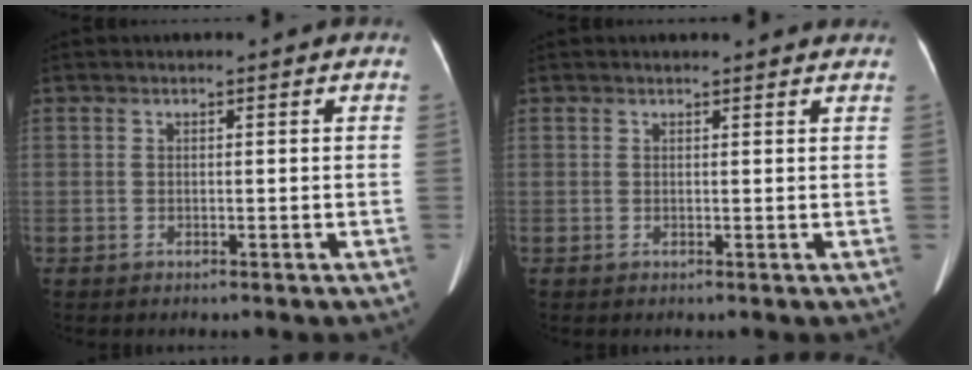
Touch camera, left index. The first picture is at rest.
{"total": 4.7, "force": [4.4, 0.7, 1.2], "torque": [-0.014, 0.013, 0.041]}